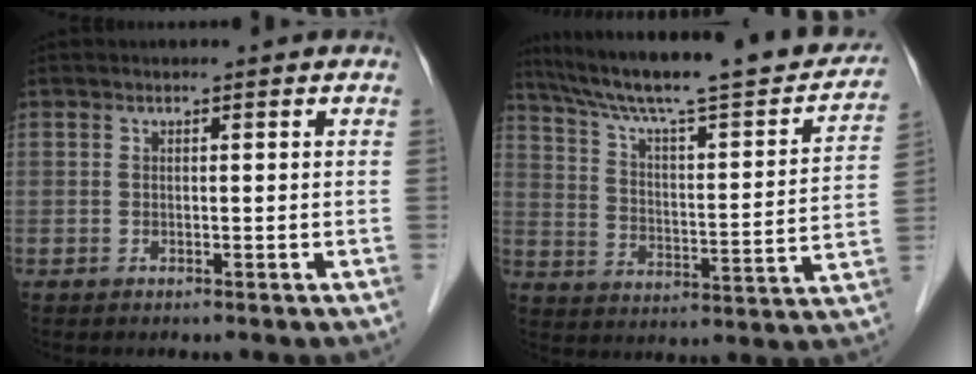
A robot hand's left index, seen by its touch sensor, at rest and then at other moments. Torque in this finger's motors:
{"motor_torque": [0.00, -0.34, 0.40, 0.13]}